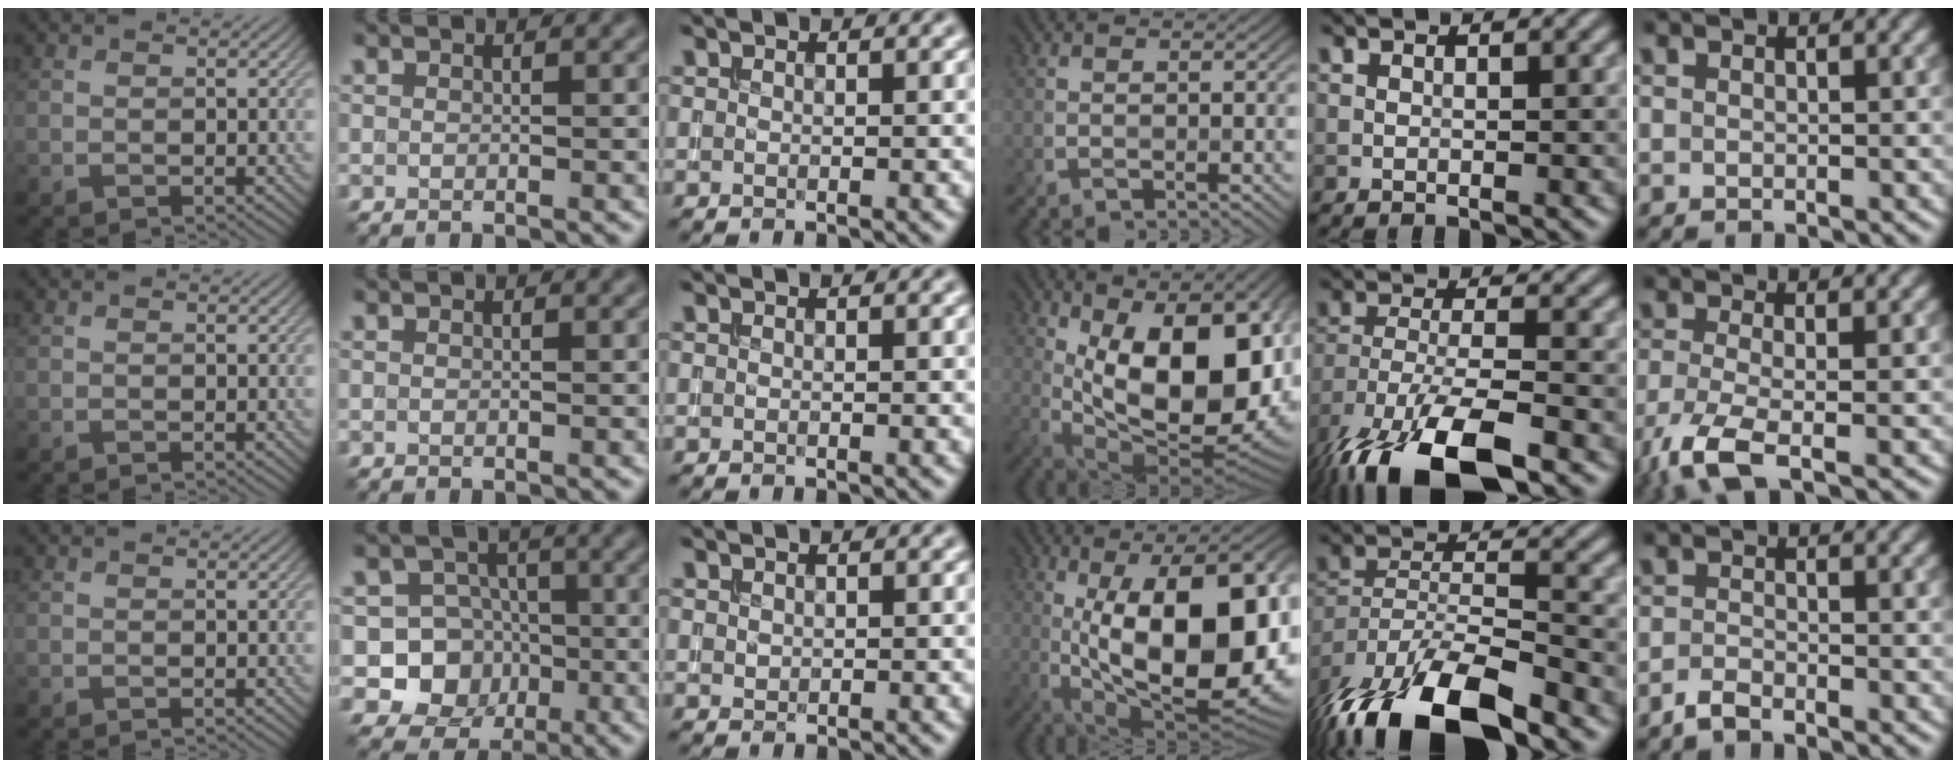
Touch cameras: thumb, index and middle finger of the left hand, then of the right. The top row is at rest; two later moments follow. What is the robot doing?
{"motion": "insert", "object": "drawer"}